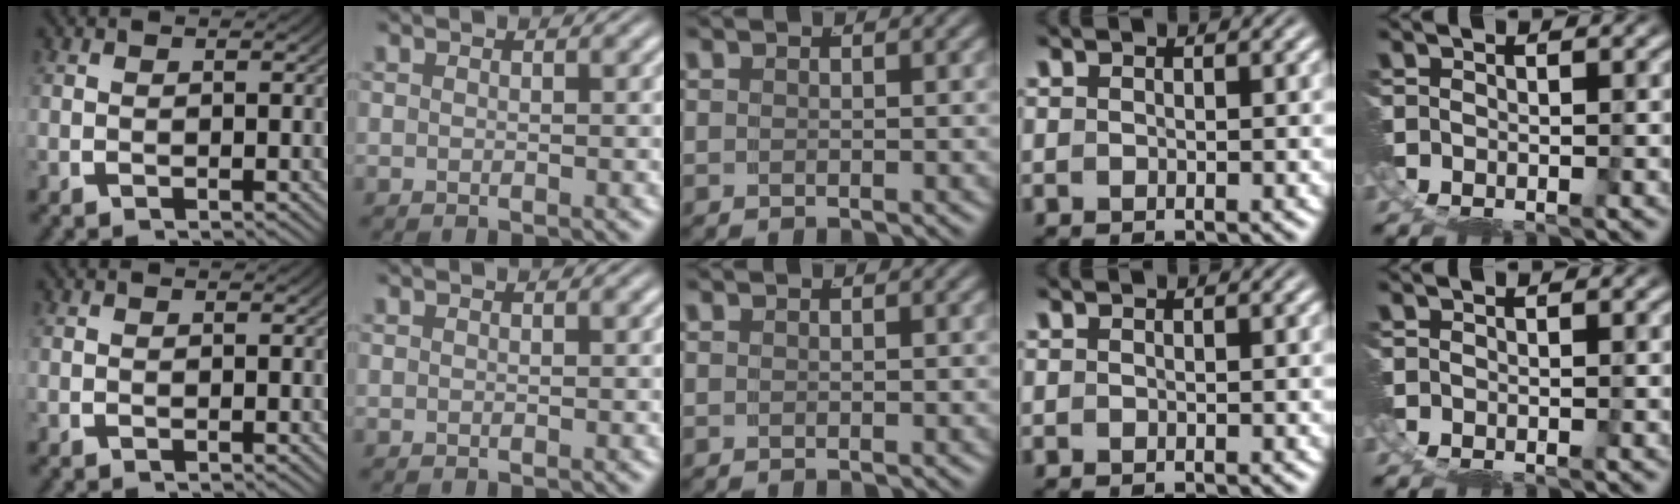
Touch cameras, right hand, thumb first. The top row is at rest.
{}